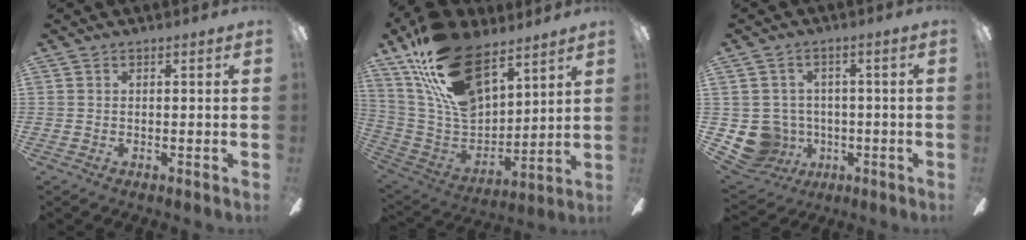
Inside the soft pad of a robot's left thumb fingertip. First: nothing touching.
{"total": 23.3, "force": [14.4, 11.9, 13.9], "torque": [-0.262, -0.079, 0.263]}
{"total": 8.9, "force": [-2.0, 8.3, 2.3], "torque": [-0.084, 0.012, -0.030]}